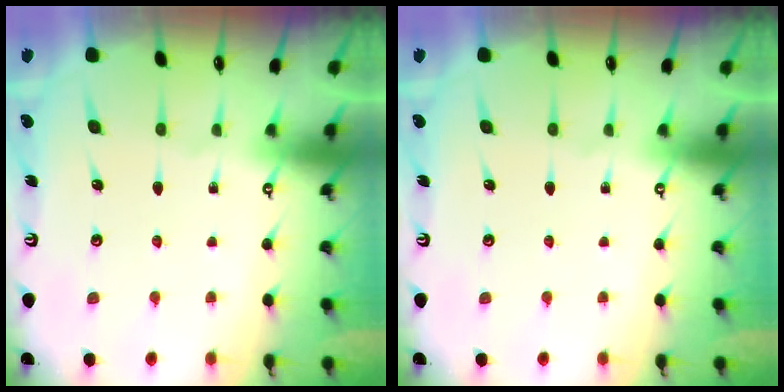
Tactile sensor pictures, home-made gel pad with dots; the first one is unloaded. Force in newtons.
{"total": 0.0}